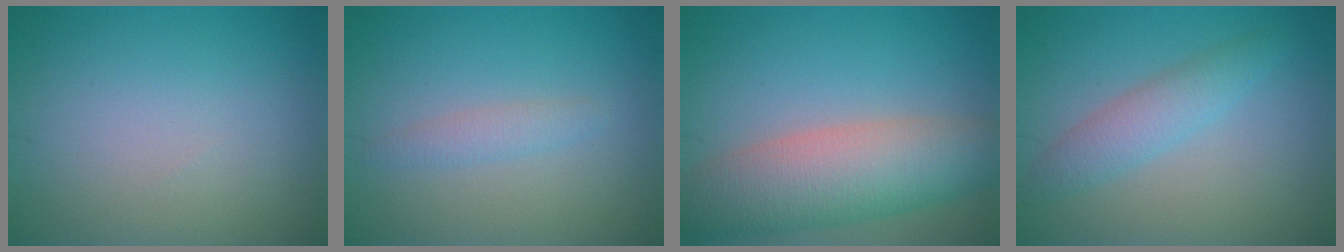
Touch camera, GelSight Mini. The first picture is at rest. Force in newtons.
{"total": 1.4, "press": 1.4, "slide": 0.1}
{"total": 8.2, "press": 8.2, "slide": 0.3}
{"total": 2.8, "press": 2.8, "slide": 0.0}